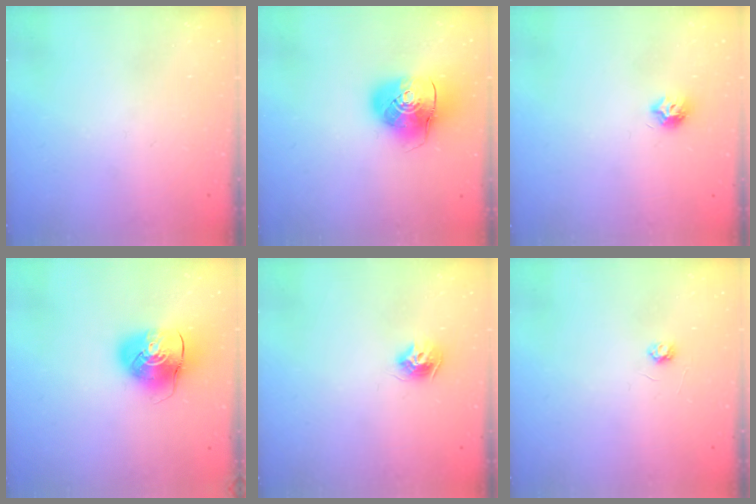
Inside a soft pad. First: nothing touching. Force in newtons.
{"total": 10.9, "press": 10.7, "slide": 1.8}
{"total": 7.1, "press": 7.1, "slide": 0.8}
{"total": 9.7, "press": 9.6, "slide": 1.4}
{"total": 8.7, "press": 8.7, "slide": 0.4}
{"total": 2.6, "press": 2.6, "slide": 0.3}